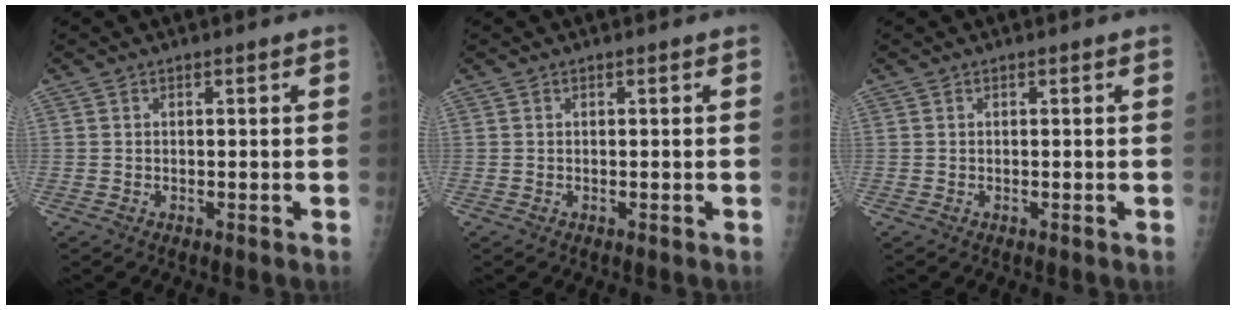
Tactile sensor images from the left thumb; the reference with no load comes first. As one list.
[{"total": 0.0}, {"total": 0.0}]